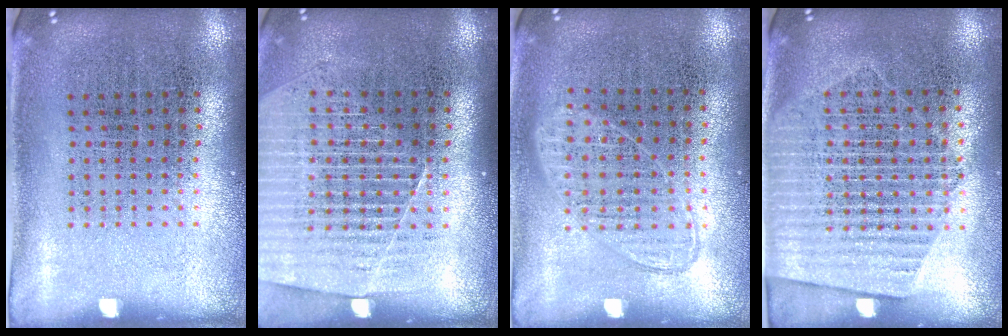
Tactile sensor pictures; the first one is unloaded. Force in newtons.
{"total": 1.6, "press": 1.5, "slide": 0.4}
{"total": 0.9, "press": 0.8, "slide": 0.3}
{"total": 1.7, "press": 1.5, "slide": 0.7}